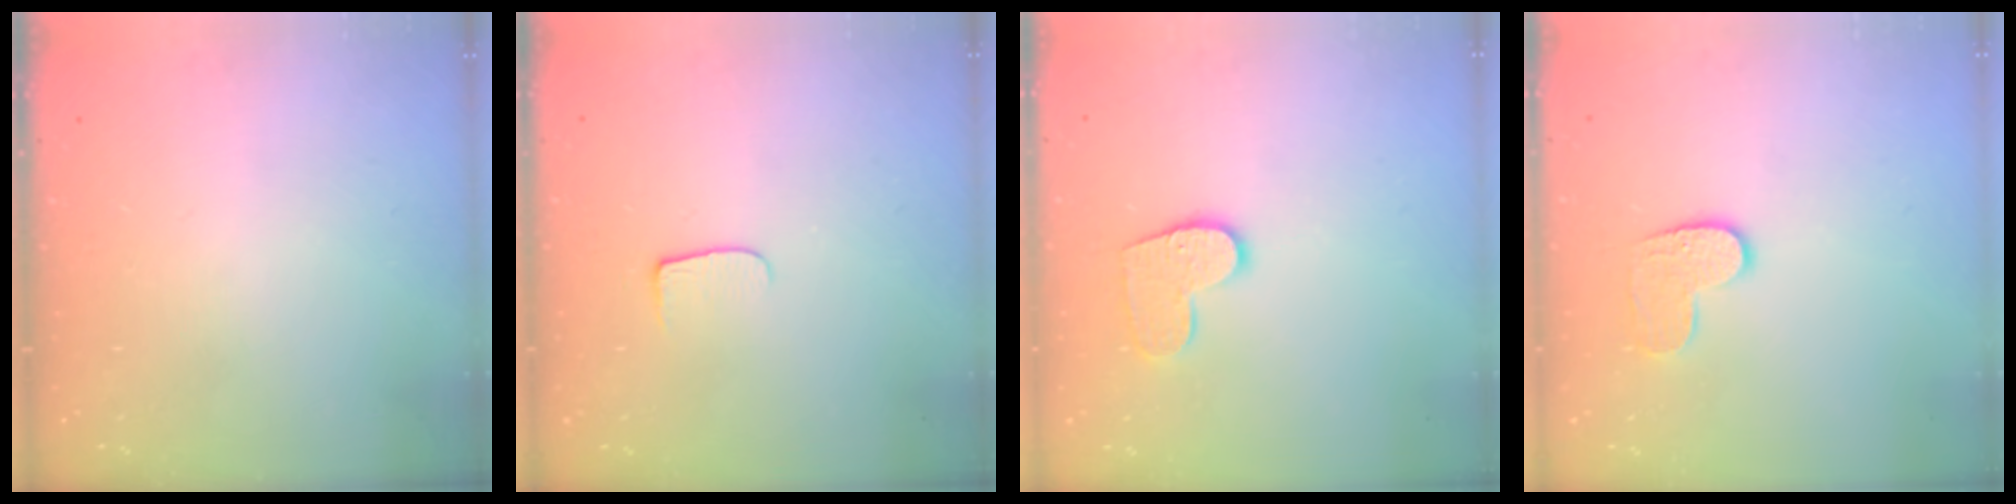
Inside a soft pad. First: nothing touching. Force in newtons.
{"total": 6.5, "press": 6.5, "slide": 0.7}
{"total": 10.0, "press": 10.0, "slide": 0.6}
{"total": 7.0, "press": 7.0, "slide": 0.2}